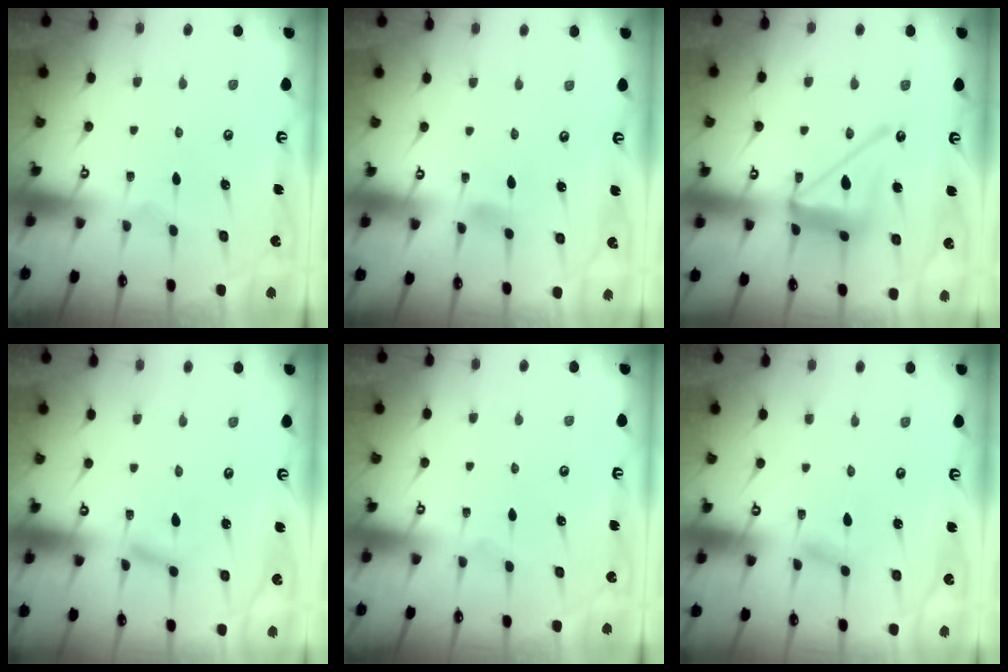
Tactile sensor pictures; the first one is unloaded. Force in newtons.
{"total": 2.9, "press": 2.9, "slide": 0.4}
{"total": 14.6, "press": 14.6, "slide": 1.4}
{"total": 1.4, "press": 1.4, "slide": 0.2}
{"total": 0.0}
{"total": 2.9, "press": 2.9, "slide": 0.4}